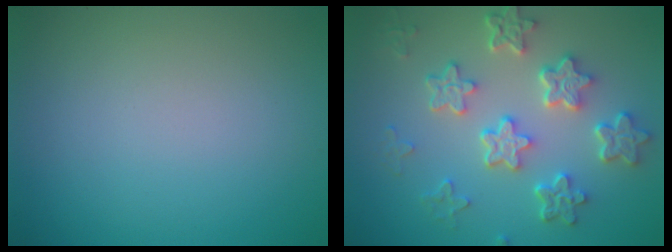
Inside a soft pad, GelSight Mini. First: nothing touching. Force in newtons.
{"total": 6.0, "press": 4.6, "slide": 3.8}